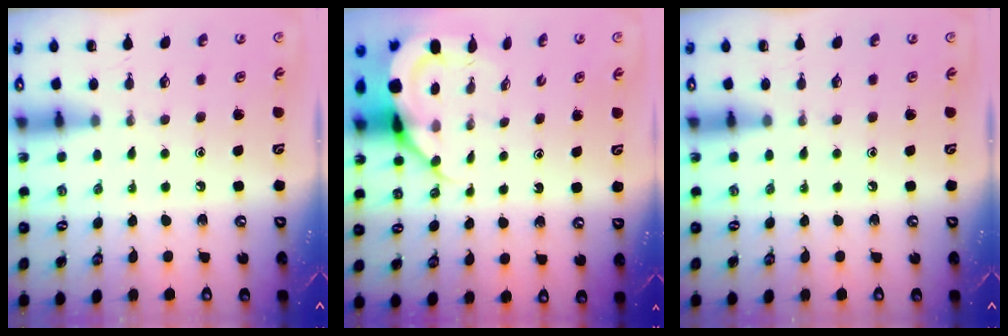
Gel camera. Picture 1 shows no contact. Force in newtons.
{"total": 7.2, "press": 7.1, "slide": 0.9}
{"total": 0.0}